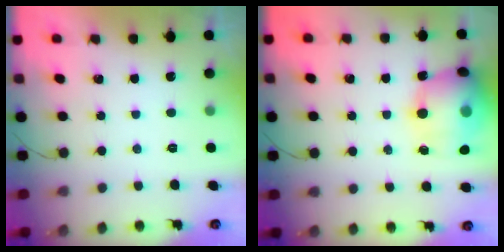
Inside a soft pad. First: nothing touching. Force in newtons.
{"total": 16.6, "press": 16.3, "slide": 3.3}